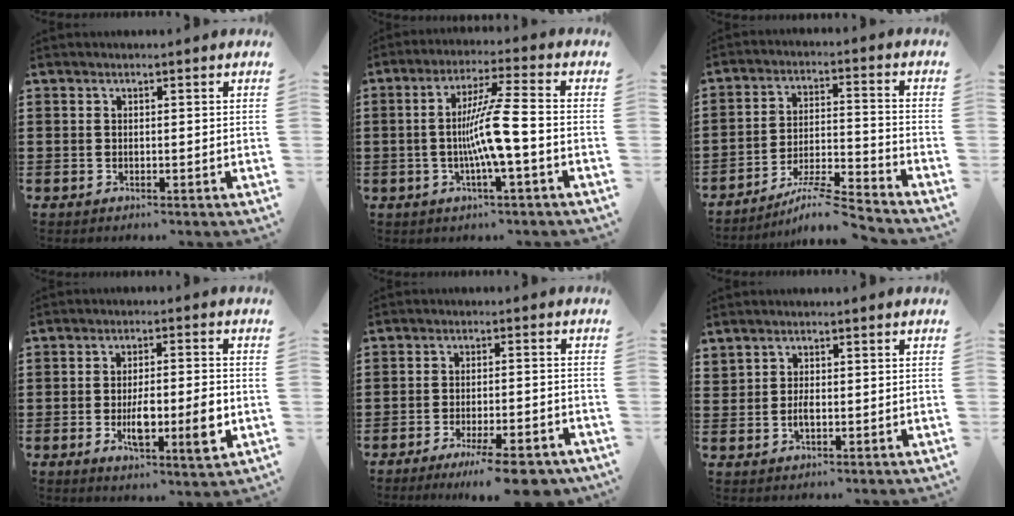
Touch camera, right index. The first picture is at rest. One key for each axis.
{"total": 8.4, "fx": -1.6, "fy": -0.1, "fz": 8.2, "tx": -0.157, "ty": -0.011, "tz": -0.037}
{"total": 7.0, "fx": -6.3, "fy": 0.0, "fz": 3.0, "tx": -0.059, "ty": -0.006, "tz": -0.124}
{"total": 8.2, "fx": -1.9, "fy": 2.0, "fz": 7.8, "tx": -0.134, "ty": -0.011, "tz": -0.032}
{"total": 6.8, "fx": -5.2, "fy": 0.4, "fz": 4.4, "tx": -0.066, "ty": -0.006, "tz": -0.091}
{"total": 1.4, "fx": -0.1, "fy": 0.7, "fz": 1.2, "tx": -0.025, "ty": 0.000, "tz": -0.002}